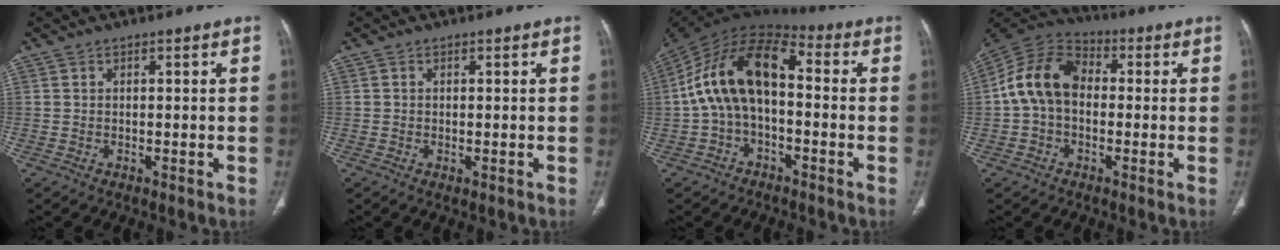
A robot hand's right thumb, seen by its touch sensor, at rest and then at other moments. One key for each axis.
{"total": 0.6, "fx": -0.2, "fy": 0.3, "fz": 0.5, "tx": -0.011, "ty": -0.003, "tz": -0.002}
{"total": 15.5, "fx": -0.3, "fy": 8.8, "fz": 12.7, "tx": -0.225, "ty": 0.051, "tz": -0.015}
{"total": 12.4, "fx": -0.1, "fy": 9.0, "fz": 8.5, "tx": -0.153, "ty": 0.035, "tz": -0.015}